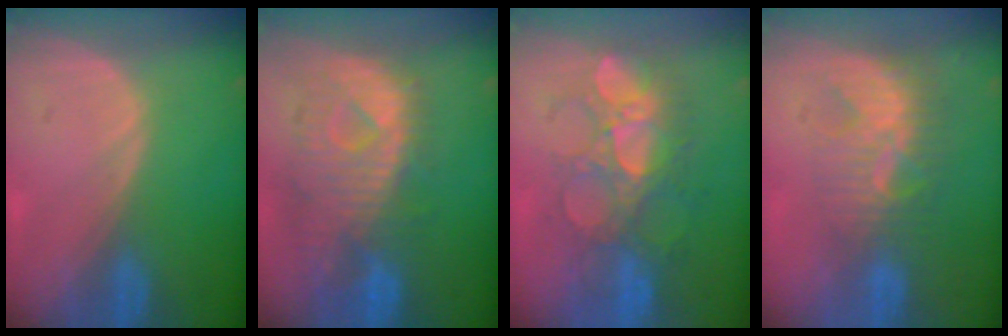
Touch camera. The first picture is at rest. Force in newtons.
{"total": 10.9, "press": 9.6, "slide": 5.0}
{"total": 8.8, "press": 8.6, "slide": 1.5}
{"total": 8.8, "press": 7.6, "slide": 4.4}